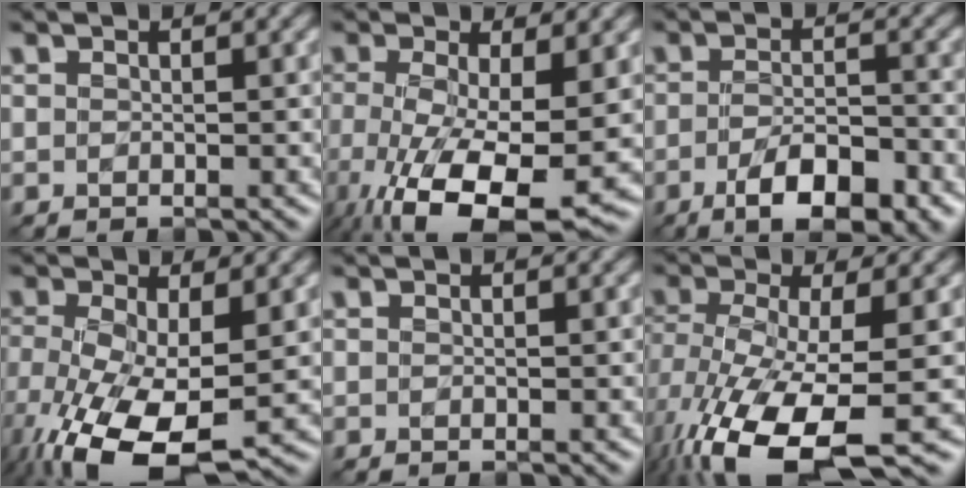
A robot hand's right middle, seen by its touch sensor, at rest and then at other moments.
{"total": 12.0, "force": [-4.2, 4.3, 10.4], "torque": [-0.186, -0.032, -0.063]}
{"total": 6.7, "force": [-3.7, 2.3, 5.1], "torque": [-0.084, -0.002, -0.058]}
{"total": 11.7, "force": [-3.7, 5.4, 9.7], "torque": [-0.203, -0.039, -0.051]}
{"total": 0.0}
{"total": 11.6, "force": [-4.6, 4.6, 9.6], "torque": [-0.203, -0.028, -0.073]}